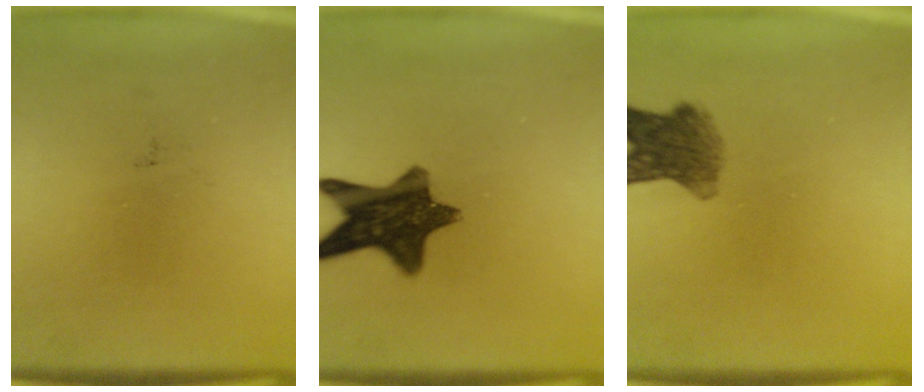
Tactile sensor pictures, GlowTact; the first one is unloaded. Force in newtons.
{"total": 11.8}
{"total": 6.1}